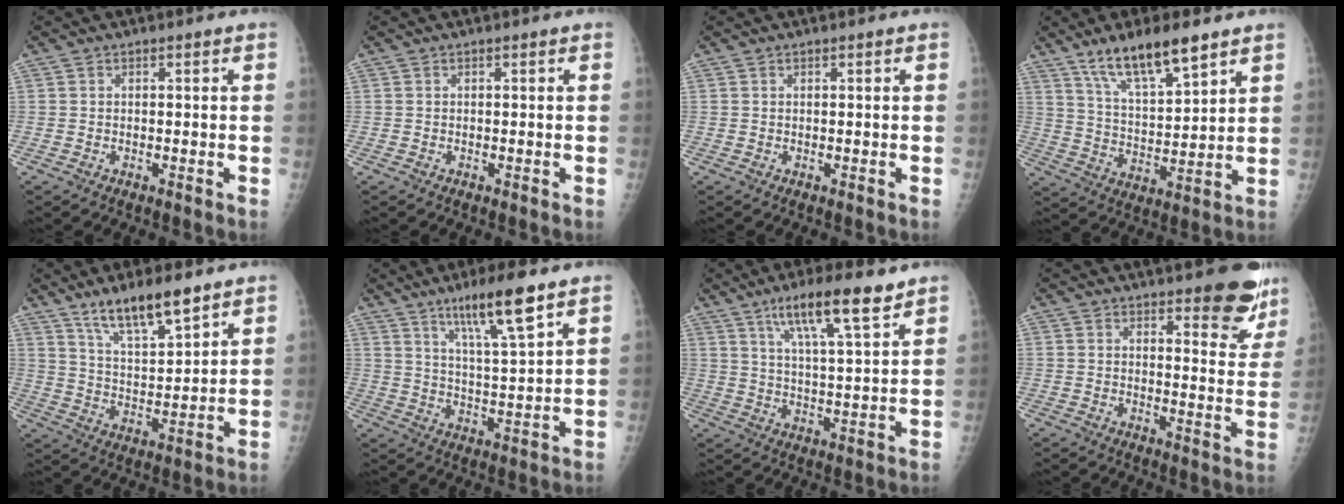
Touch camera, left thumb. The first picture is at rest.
{"total": 0.0}
{"total": 0.0}
{"total": 12.9, "force": [8.9, 3.2, 8.7], "torque": [-0.141, -0.044, 0.168]}
{"total": 11.6, "force": [8.3, 2.7, 7.5], "torque": [-0.121, -0.049, 0.158]}
{"total": 11.5, "force": [7.2, 1.0, 8.9], "torque": [-0.152, -0.039, 0.129]}
{"total": 12.3, "force": [7.9, 1.9, 9.2], "torque": [-0.150, -0.032, 0.135]}
{"total": 10.1, "force": [7.5, 3.3, 5.8], "torque": [-0.030, -0.050, 0.090]}